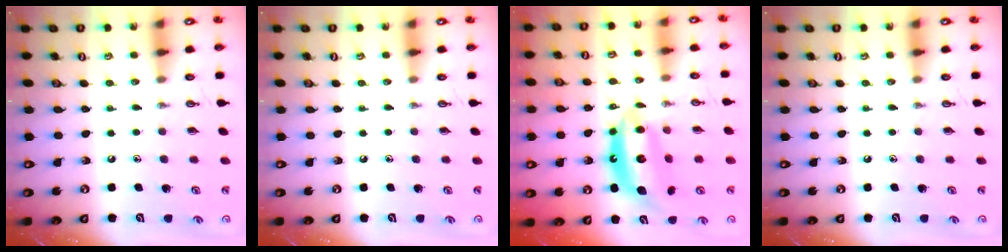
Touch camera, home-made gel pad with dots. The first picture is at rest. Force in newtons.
{"total": 0.0}
{"total": 12.2, "press": 12.1, "slide": 1.7}
{"total": 0.0}